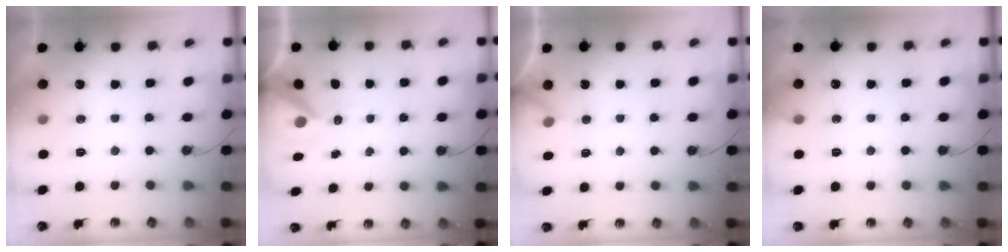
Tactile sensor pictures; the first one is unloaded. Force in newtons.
{"total": 8.5, "press": 8.4, "slide": 1.2}
{"total": 5.6, "press": 5.6, "slide": 0.1}
{"total": 5.3, "press": 5.3, "slide": 0.4}